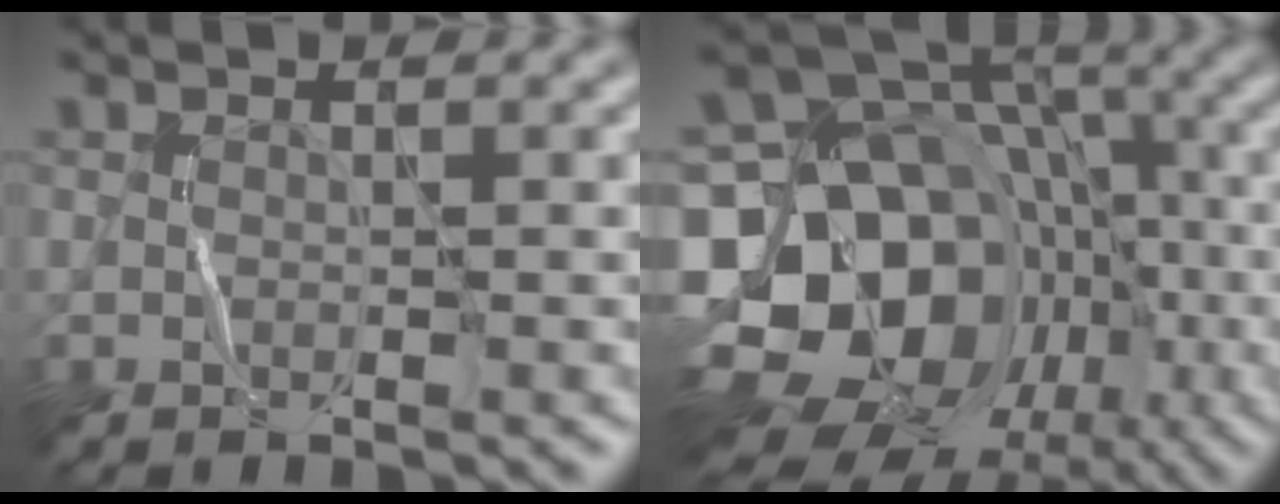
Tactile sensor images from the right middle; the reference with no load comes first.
{"total": 19.8, "force": [-8.0, 15.6, 9.3], "torque": [-0.167, -0.010, -0.134]}